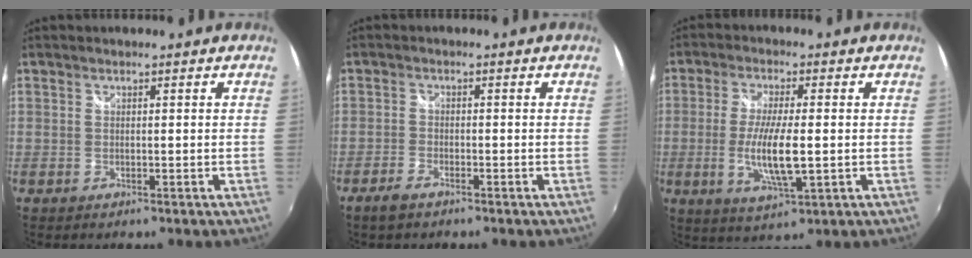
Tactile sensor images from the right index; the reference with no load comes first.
{"total": 3.2, "force": [-2.5, 1.1, 1.7], "torque": [-0.051, -0.004, -0.051]}
{"total": 9.6, "force": [-1.3, 2.0, 9.2], "torque": [-0.180, -0.014, -0.022]}